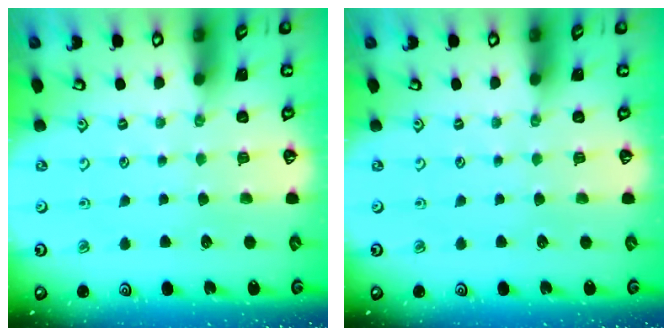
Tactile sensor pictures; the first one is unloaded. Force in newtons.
{"total": 0.0}